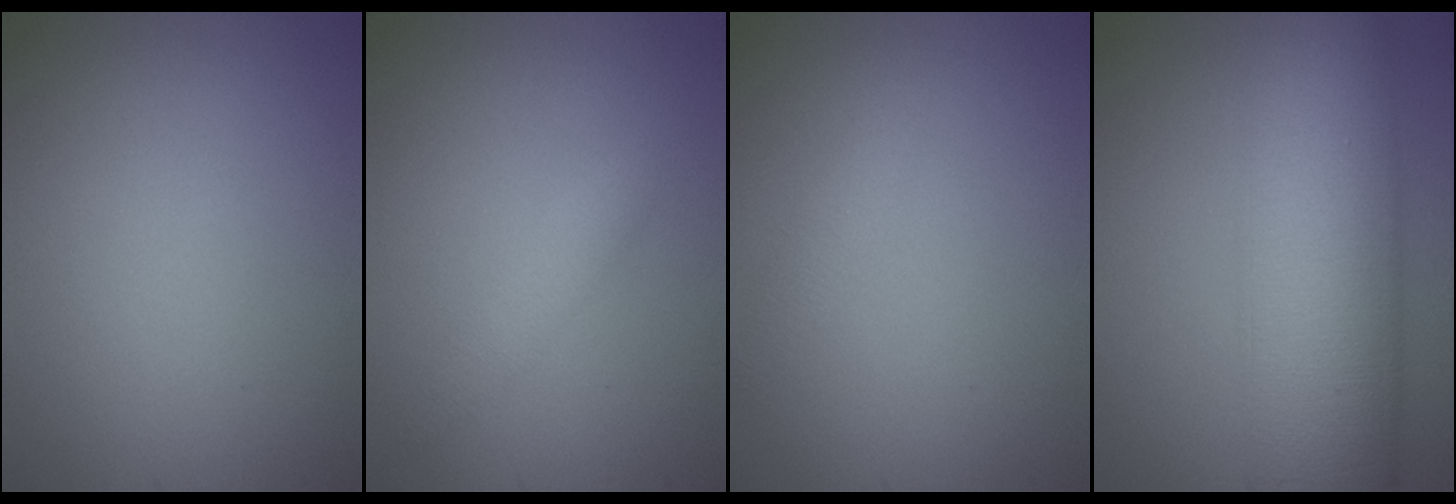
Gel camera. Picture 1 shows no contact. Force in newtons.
{"total": 1.6, "press": 1.6, "slide": 0.2}
{"total": 1.3, "press": 1.3, "slide": 0.1}
{"total": 12.2, "press": 12.2, "slide": 0.1}